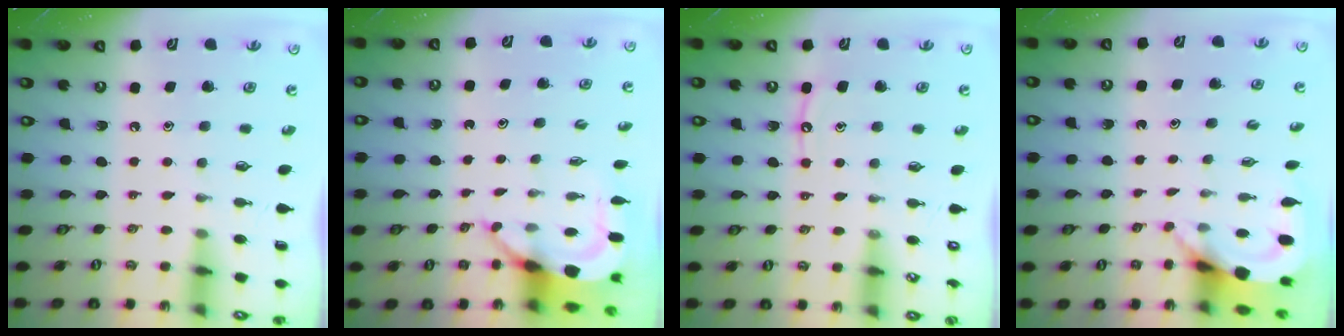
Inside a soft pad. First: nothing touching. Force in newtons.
{"total": 6.5, "press": 6.4, "slide": 0.9}
{"total": 5.9, "press": 5.9, "slide": 0.6}
{"total": 3.9, "press": 3.9, "slide": 0.2}